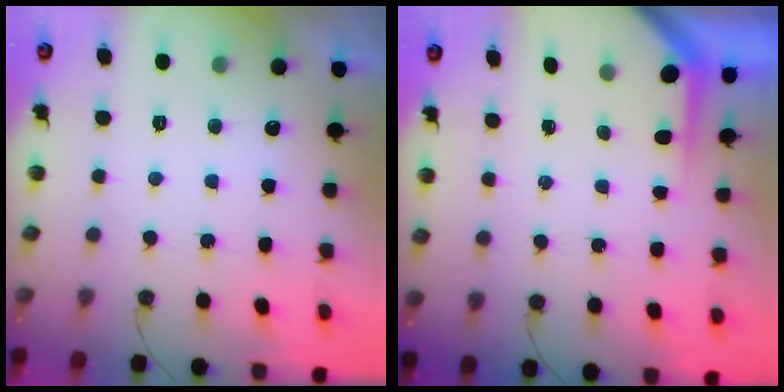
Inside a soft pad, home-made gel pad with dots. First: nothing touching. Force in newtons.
{"total": 3.6, "press": 3.6, "slide": 0.3}